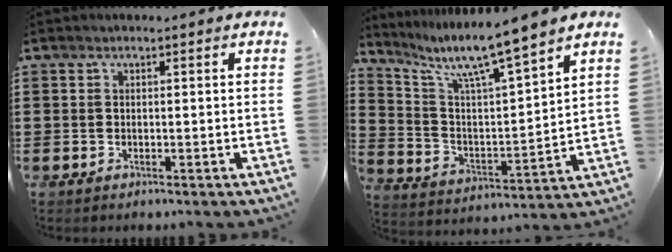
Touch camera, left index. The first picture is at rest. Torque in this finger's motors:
{"motor_torque": [2.14, 0.00, 0.36, 0.21]}